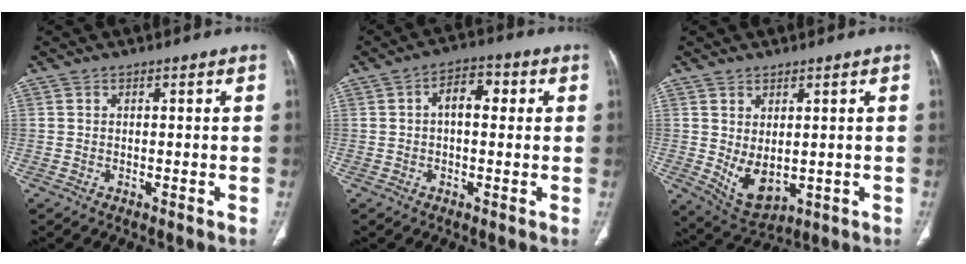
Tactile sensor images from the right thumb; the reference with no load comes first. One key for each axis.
{"total": 5.9, "fx": 0.9, "fy": 3.3, "fz": 4.9, "tx": -0.064, "ty": 0.017, "tz": 0.006}
{"total": 7.1, "fx": -0.1, "fy": 4.2, "fz": 5.7, "tx": -0.087, "ty": -0.010, "tz": 0.025}